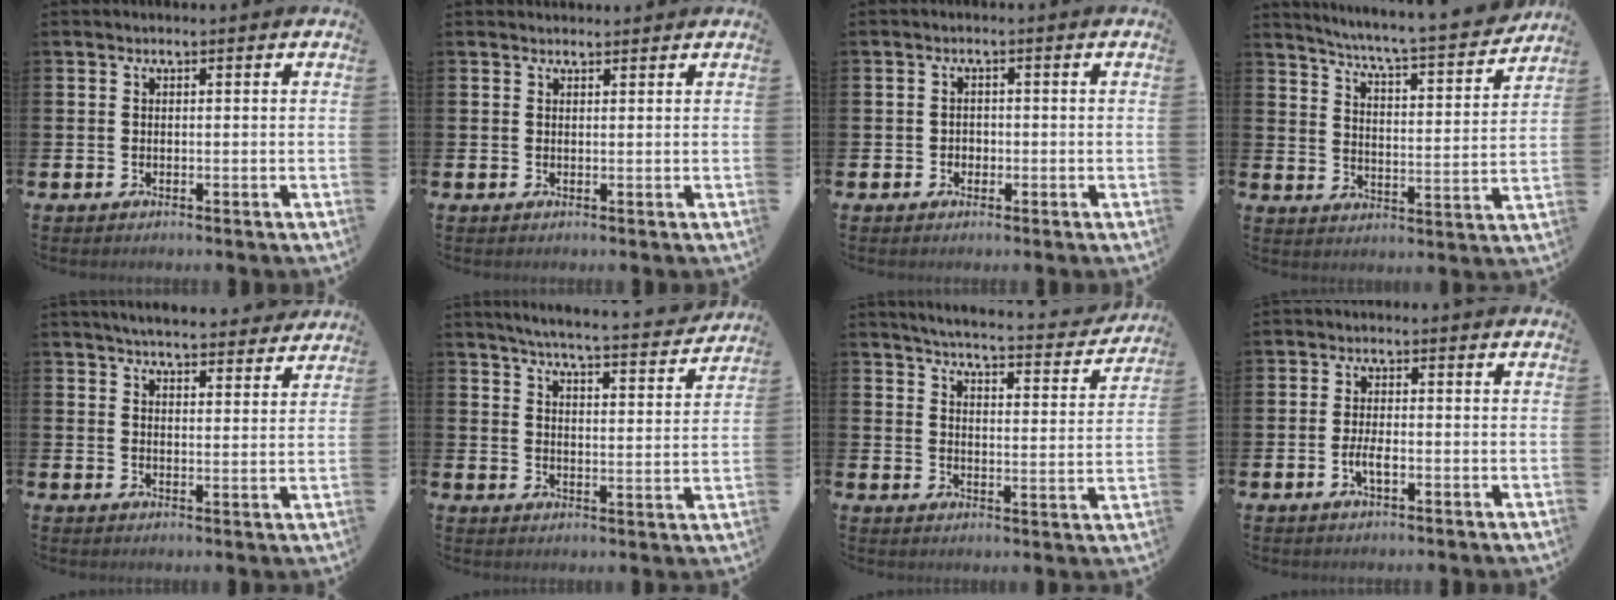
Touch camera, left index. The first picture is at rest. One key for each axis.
{"total": 1.0, "fx": 0.9, "fy": 0.3, "fz": -0.1, "tx": 0.008, "ty": -0.002, "tz": 0.016}
{"total": 1.3, "fx": -0.4, "fy": 1.2, "fz": 0.3, "tx": -0.005, "ty": 0.004, "tz": -0.011}
{"total": 6.1, "fx": 5.7, "fy": -0.2, "fz": 2.0, "tx": -0.060, "ty": -0.053, "tz": 0.090}
{"total": 5.0, "fx": 4.9, "fy": 0.4, "fz": 0.7, "tx": -0.019, "ty": -0.032, "tz": 0.086}
{"total": 5.7, "fx": 5.4, "fy": -0.2, "fz": 1.7, "tx": -0.050, "ty": -0.042, "tz": 0.090}
{"total": 4.6, "fx": 4.4, "fy": 0.3, "fz": 1.3, "tx": -0.043, "ty": -0.037, "tz": 0.070}
{"total": 2.4, "fx": -0.8, "fy": 0.8, "fz": 2.1, "tx": -0.034, "ty": 0.000, "tz": -0.015}